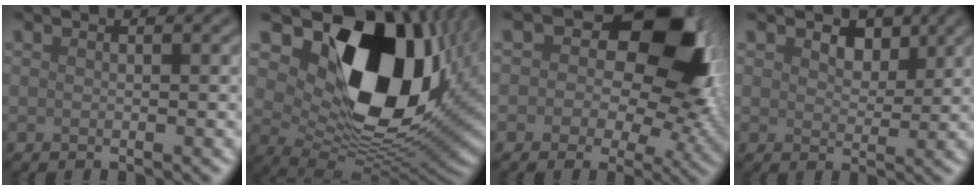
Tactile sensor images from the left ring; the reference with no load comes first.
{"total": 16.2, "force": [5.4, 10.1, 11.5], "torque": [-0.169, -0.012, 0.100]}
{"total": 12.7, "force": [3.4, 8.4, 9.0], "torque": [-0.106, 0.006, 0.048]}
{"total": 3.1, "force": [1.7, 2.0, 1.7], "torque": [-0.031, -0.004, 0.016]}